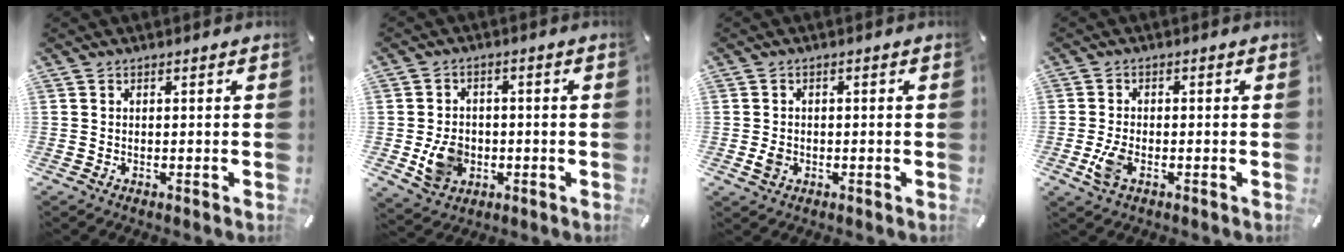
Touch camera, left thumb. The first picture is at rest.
{"total": 8.2, "force": [-1.5, 7.0, 3.9], "torque": [-0.073, 0.005, -0.025]}
{"total": 2.6, "force": [-0.6, 2.1, 1.5], "torque": [-0.018, 0.000, -0.012]}
{"total": 5.0, "force": [-1.7, 2.7, 3.8], "torque": [-0.087, 0.000, -0.033]}